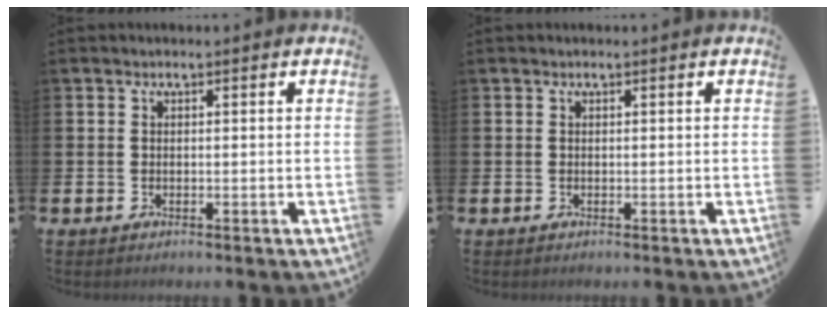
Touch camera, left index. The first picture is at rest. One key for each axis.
{"total": 0.0}